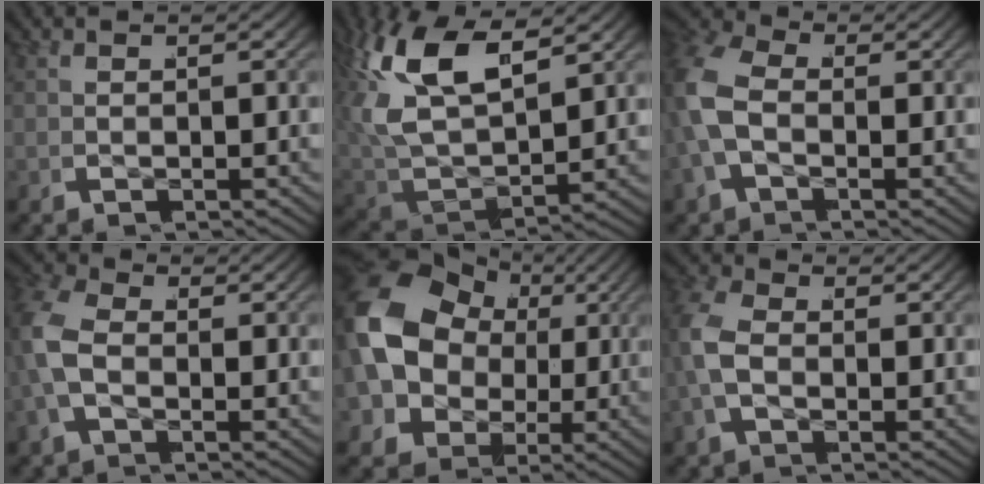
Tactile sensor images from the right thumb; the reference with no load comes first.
{"total": 10.5, "force": [2.2, 6.8, 7.6], "torque": [-0.199, -0.022, 0.053]}
{"total": 6.4, "force": [0.2, 4.8, 4.2], "torque": [-0.117, -0.008, 0.006]}
{"total": 5.7, "force": [0.3, 4.3, 3.8], "torque": [-0.108, -0.007, 0.008]}
{"total": 15.0, "force": [0.6, 11.8, 9.2], "torque": [-0.230, -0.052, 0.027]}
{"total": 5.1, "force": [0.1, 3.9, 3.4], "torque": [-0.103, -0.011, 0.009]}